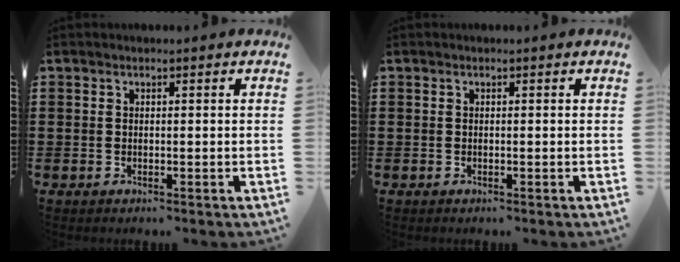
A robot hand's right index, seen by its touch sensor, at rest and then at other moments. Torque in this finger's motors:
{"motor_torque": [1.03, 0.33, 0.00, 0.00]}